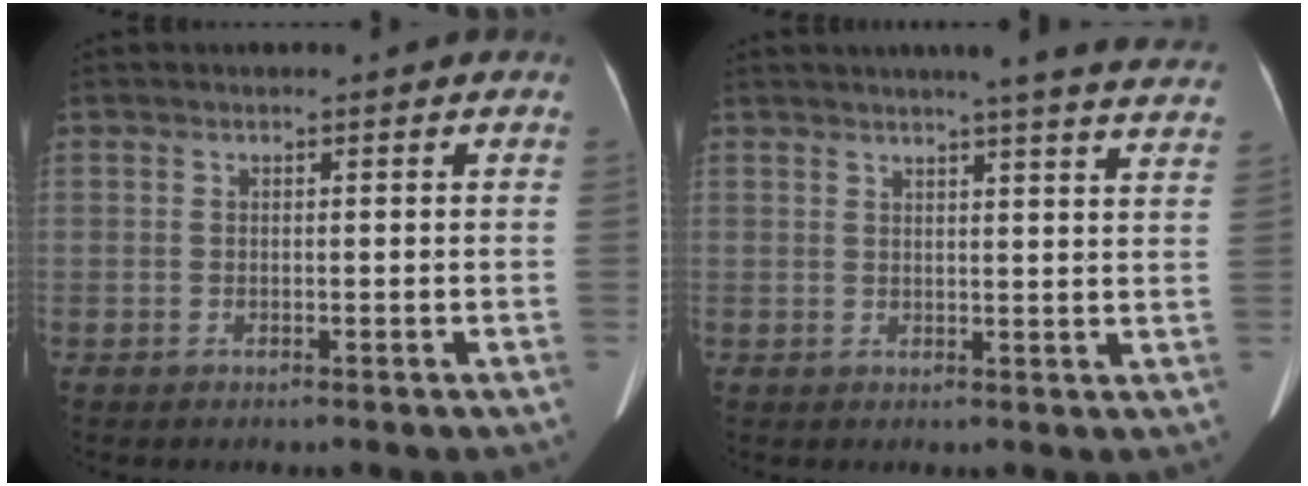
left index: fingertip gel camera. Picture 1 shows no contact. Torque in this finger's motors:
{"motor_torque": [0.10, -0.57, 0.04, 0.08]}